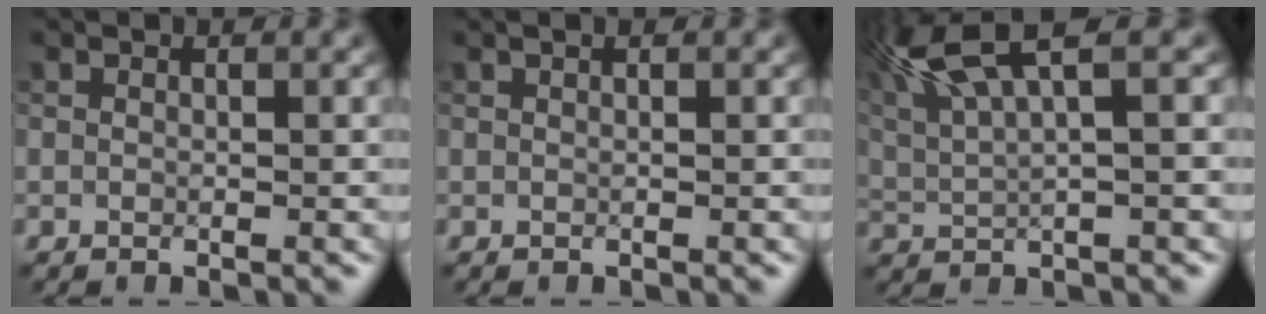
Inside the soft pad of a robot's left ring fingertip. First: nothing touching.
{"total": 0.0}
{"total": 6.7, "force": [3.9, 1.3, 5.3], "torque": [-0.117, 0.018, 0.078]}